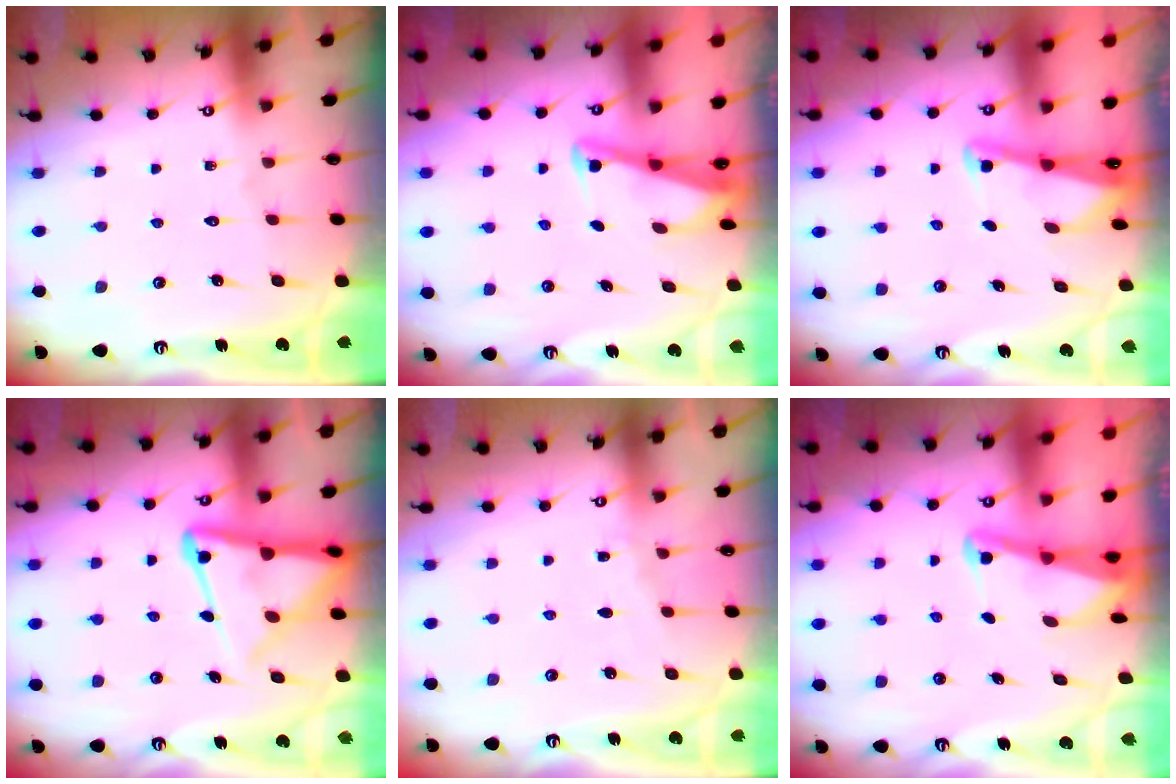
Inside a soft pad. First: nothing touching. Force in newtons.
{"total": 2.7, "press": 2.7, "slide": 0.3}
{"total": 2.2, "press": 2.2, "slide": 0.3}
{"total": 12.6, "press": 12.5, "slide": 1.2}
{"total": 2.9, "press": 2.9, "slide": 0.4}
{"total": 2.2, "press": 2.2, "slide": 0.3}